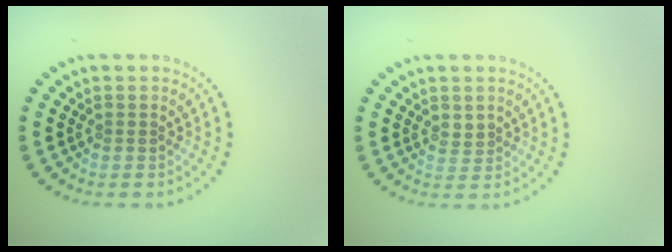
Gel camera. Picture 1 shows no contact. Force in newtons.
{"total": 1.0, "press": 0.9, "slide": 0.4}